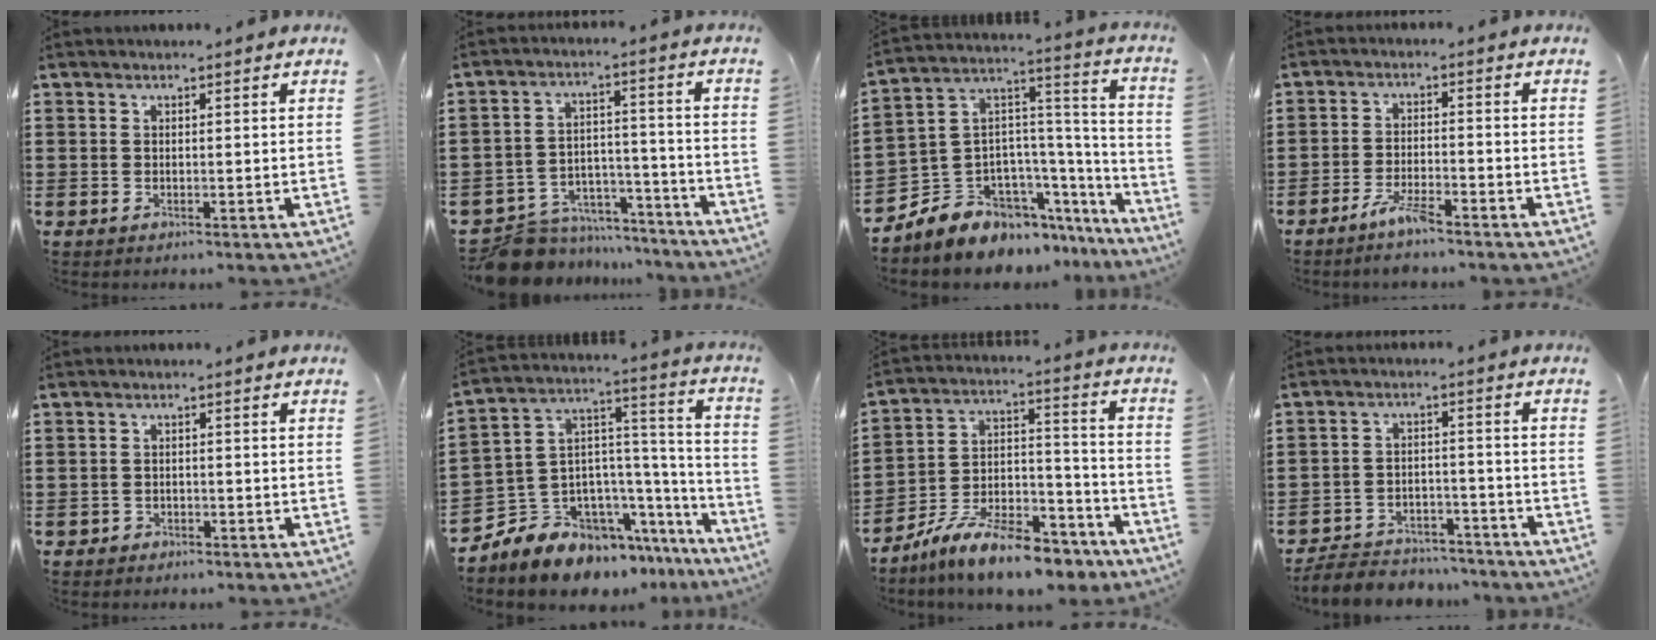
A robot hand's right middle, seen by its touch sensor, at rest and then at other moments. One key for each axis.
{"total": 8.3, "fx": -7.9, "fy": 2.4, "fz": 1.2, "tx": -0.030, "ty": 0.024, "tz": -0.154}
{"total": 7.2, "fx": -5.9, "fy": 4.1, "fz": 0.3, "tx": -0.045, "ty": -0.023, "tz": -0.117}
{"total": 4.4, "fx": -3.5, "fy": 0.6, "fz": 2.6, "tx": -0.056, "ty": -0.002, "tz": -0.068}
{"total": 1.3, "fx": -1.2, "fy": 0.5, "fz": 0.0, "tx": -0.005, "ty": 0.001, "tz": -0.026}
{"total": 8.8, "fx": -7.3, "fy": 4.7, "fz": 1.4, "tx": -0.063, "ty": -0.013, "tz": -0.144}
{"total": 11.4, "fx": -9.8, "fy": 2.2, "fz": 5.4, "tx": -0.101, "ty": 0.028, "tz": -0.190}
{"total": 5.3, "fx": -5.1, "fy": 1.0, "fz": 0.4, "tx": -0.014, "ty": 0.009, "tz": -0.105}